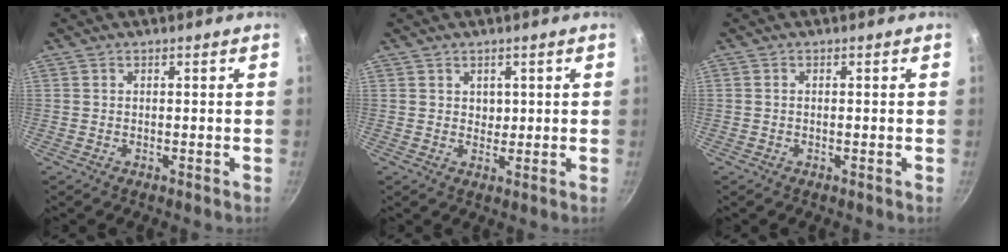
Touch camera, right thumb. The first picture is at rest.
{"total": 1.8, "force": [0.8, 1.5, 0.4], "torque": [0.006, -0.007, 0.013]}
{"total": 0.0}